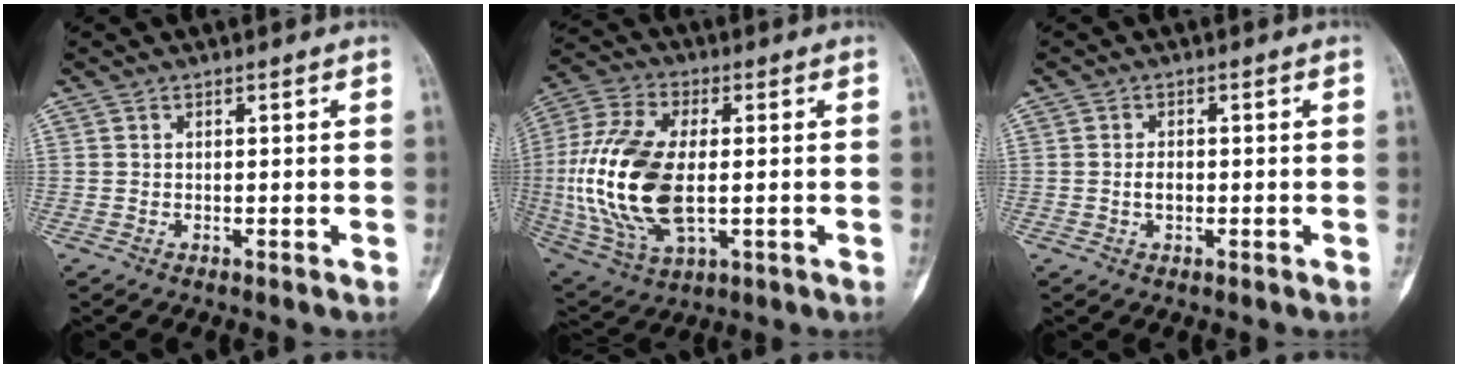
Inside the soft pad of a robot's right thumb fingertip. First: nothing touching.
{"total": 20.9, "force": [-0.8, 10.9, 17.8], "torque": [-0.386, -0.005, -0.007]}
{"total": 2.2, "force": [-0.3, 1.4, 1.6], "torque": [-0.026, 0.004, -0.006]}